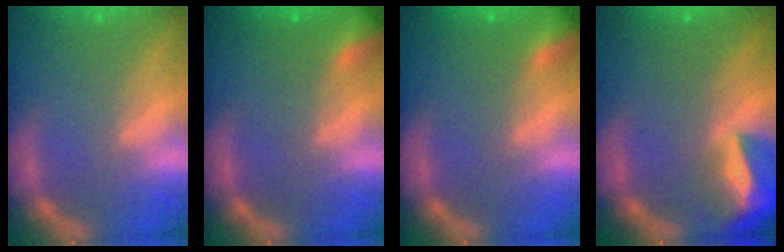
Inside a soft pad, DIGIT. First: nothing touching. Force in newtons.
{"total": 2.9}
{"total": 2.9}
{"total": 8.5}